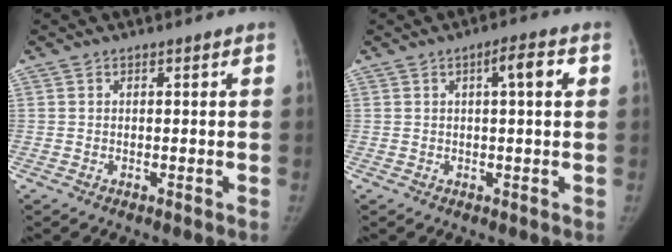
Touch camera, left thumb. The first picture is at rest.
{"total": 4.4, "force": [1.2, 0.7, 4.2], "torque": [-0.065, 0.011, 0.018]}